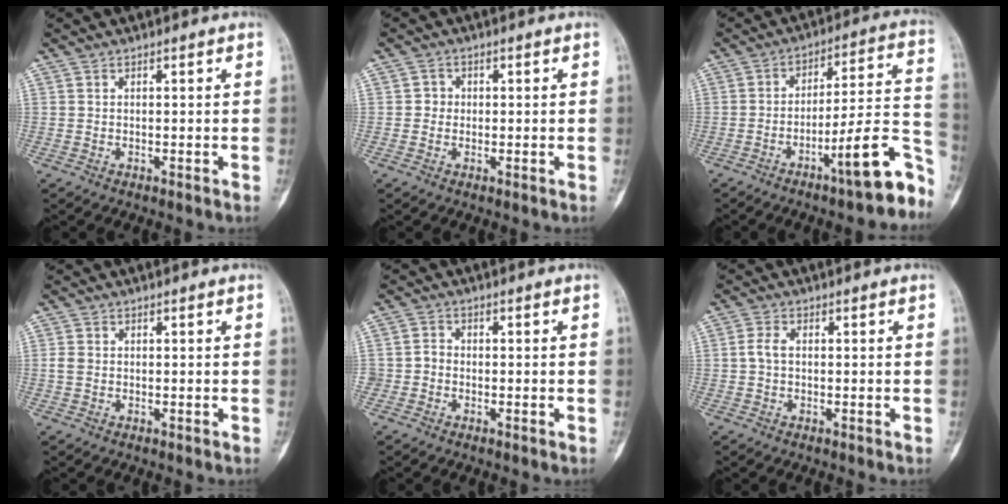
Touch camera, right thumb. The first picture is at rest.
{"total": 1.9, "force": [0.0, 1.9, 0.5], "torque": [0.005, 0.007, -0.006]}
{"total": 16.1, "force": [-8.4, 3.2, 13.4], "torque": [-0.164, 0.068, -0.119]}
{"total": 1.4, "force": [-0.1, 1.2, 0.8], "torque": [-0.017, 0.001, -0.003]}
{"total": 2.2, "force": [-0.8, 1.9, 0.7], "torque": [0.001, 0.009, -0.021]}
{"total": 2.4, "force": [-0.1, 1.6, 1.9], "torque": [-0.036, 0.005, -0.005]}